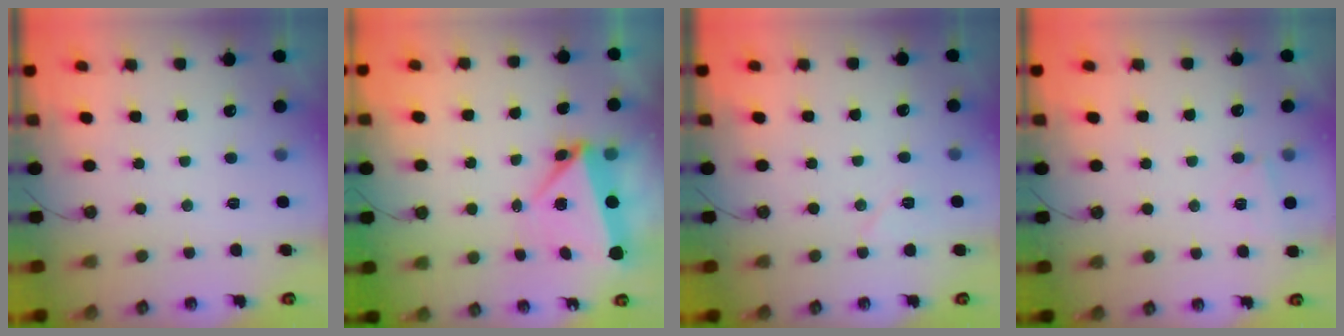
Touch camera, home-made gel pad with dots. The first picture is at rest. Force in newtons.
{"total": 5.2, "press": 5.2, "slide": 0.2}
{"total": 6.1, "press": 5.6, "slide": 2.5}
{"total": 3.8, "press": 3.2, "slide": 2.0}